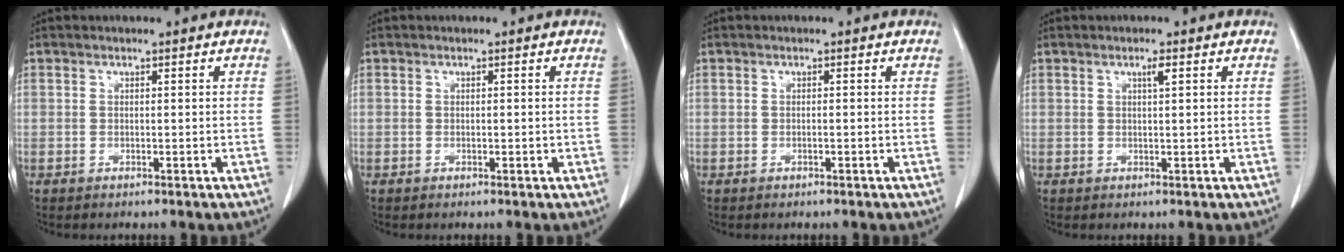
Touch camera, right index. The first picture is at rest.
{"total": 0.5, "force": [0.0, 0.2, 0.5], "torque": [-0.008, -0.001, 0.002]}
{"total": 0.0}
{"total": 1.3, "force": [0.7, 0.0, 1.2], "torque": [-0.021, -0.001, 0.011]}